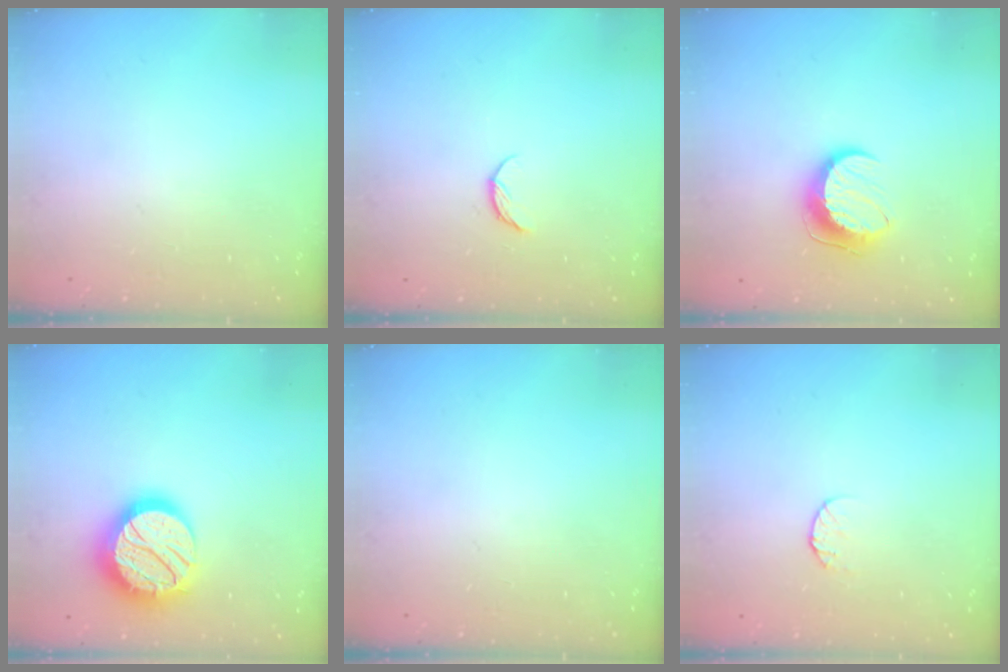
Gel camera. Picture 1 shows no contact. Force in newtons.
{"total": 4.6, "press": 4.6, "slide": 0.5}
{"total": 10.2, "press": 10.2, "slide": 0.4}
{"total": 18.3, "press": 18.2, "slide": 1.0}
{"total": 0.0}
{"total": 5.4, "press": 5.4, "slide": 0.5}